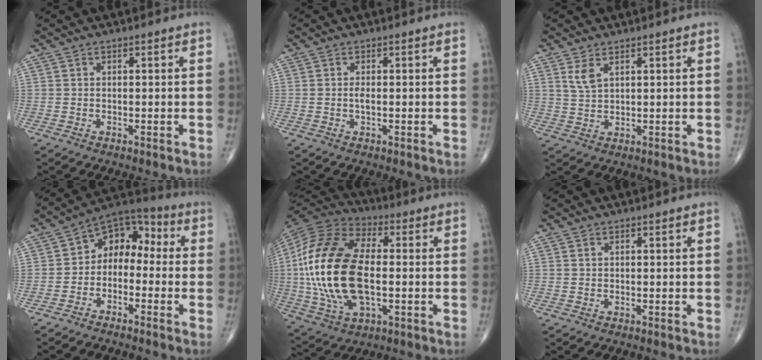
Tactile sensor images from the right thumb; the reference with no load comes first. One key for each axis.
{"total": 1.2, "fx": -0.1, "fy": 0.4, "fz": 1.1, "tx": -0.023, "ty": -0.001, "tz": -0.001}
{"total": 3.2, "fx": 1.8, "fy": 1.4, "fz": 2.2, "tx": -0.044, "ty": -0.007, "tz": 0.042}
{"total": 9.2, "fx": -1.2, "fy": 6.7, "fz": 6.1, "tx": -0.060, "ty": 0.052, "tz": -0.042}
{"total": 24.9, "fx": -0.7, "fy": 13.1, "fz": 21.2, "tx": -0.447, "ty": 0.001, "tz": -0.015}
{"total": 0.0}